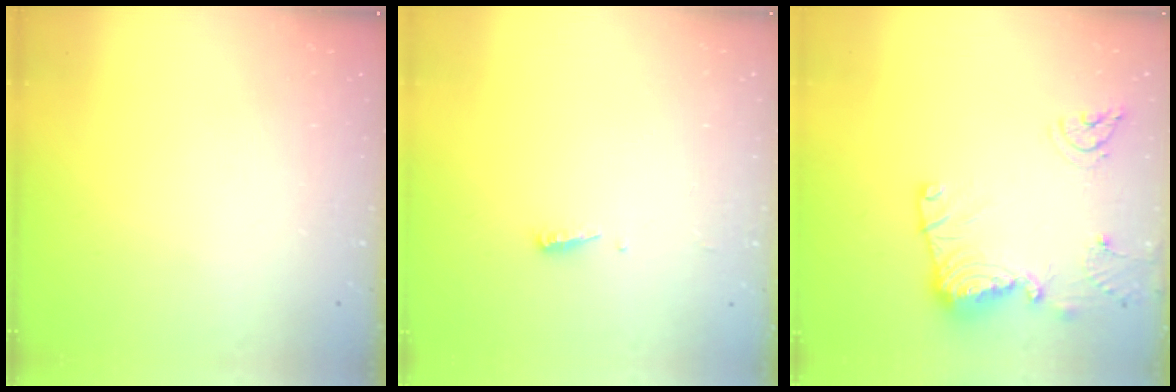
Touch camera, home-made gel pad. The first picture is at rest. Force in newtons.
{"total": 3.7, "press": 3.6, "slide": 0.5}
{"total": 14.1, "press": 14.0, "slide": 1.1}